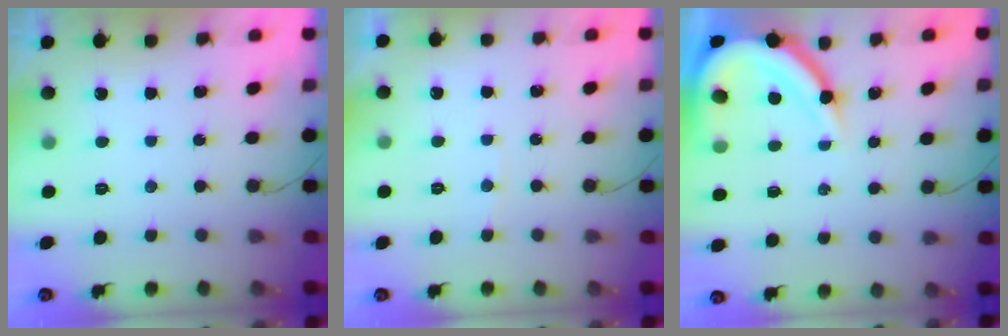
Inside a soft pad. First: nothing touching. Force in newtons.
{"total": 2.2, "press": 2.2, "slide": 0.3}
{"total": 11.5, "press": 11.5, "slide": 1.1}